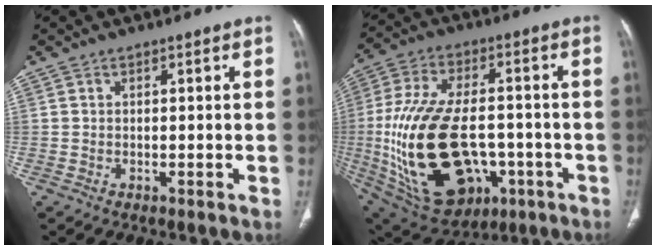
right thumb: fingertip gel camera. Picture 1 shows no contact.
{"total": 27.7, "force": [-5.3, 16.3, 21.8], "torque": [-0.443, 0.003, -0.056]}